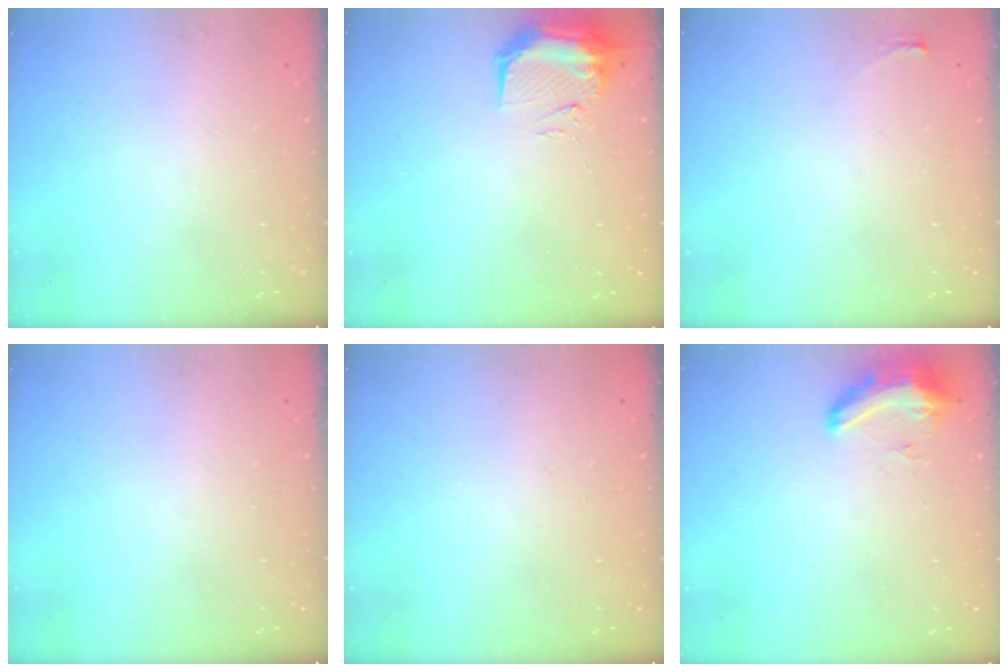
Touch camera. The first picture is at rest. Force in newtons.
{"total": 13.0, "press": 10.7, "slide": 7.4}
{"total": 3.9, "press": 3.7, "slide": 1.4}
{"total": 0.0}
{"total": 0.0}
{"total": 9.6, "press": 9.0, "slide": 3.4}